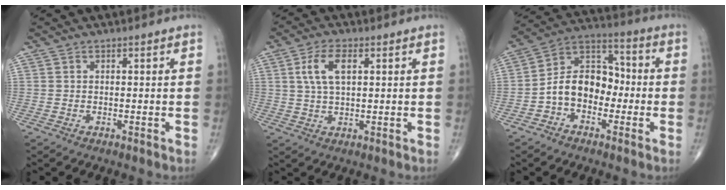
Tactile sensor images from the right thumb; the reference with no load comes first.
{"total": 6.6, "force": [2.0, 3.1, 5.4], "torque": [-0.112, 0.004, 0.041]}
{"total": 11.6, "force": [-2.6, 8.4, 7.6], "torque": [-0.100, 0.047, -0.062]}